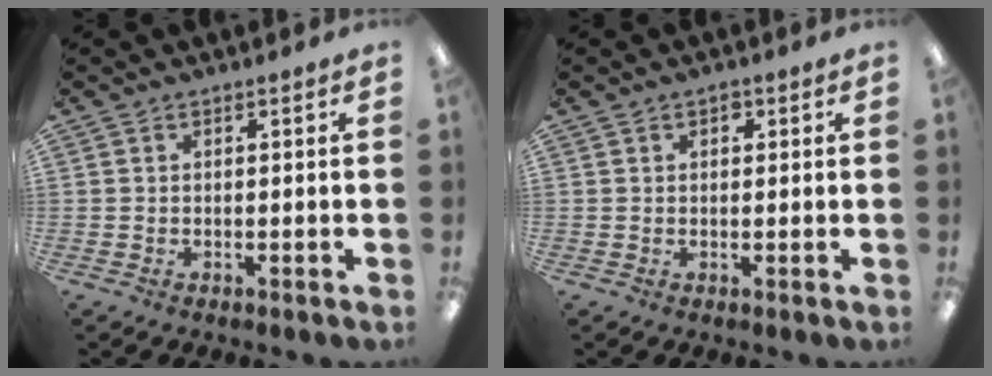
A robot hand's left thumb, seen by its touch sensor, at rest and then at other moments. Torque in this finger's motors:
{"motor_torque": [-0.11, 0.01, -0.34, 0.32, 0.03]}